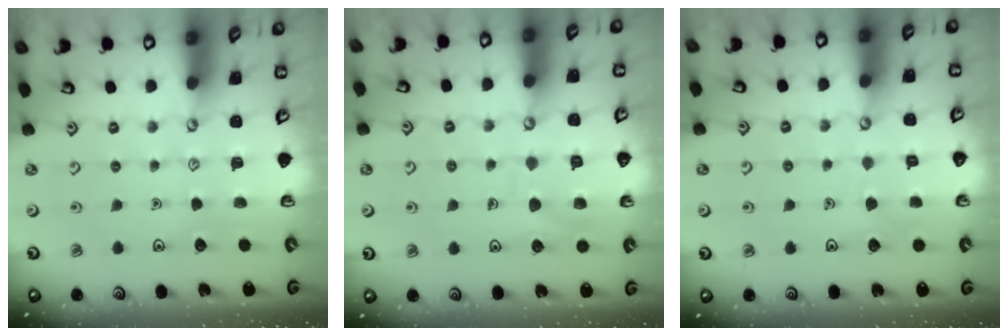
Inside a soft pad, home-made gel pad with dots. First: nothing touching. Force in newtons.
{"total": 8.5, "press": 8.4, "slide": 0.7}
{"total": 3.9, "press": 3.9, "slide": 0.4}